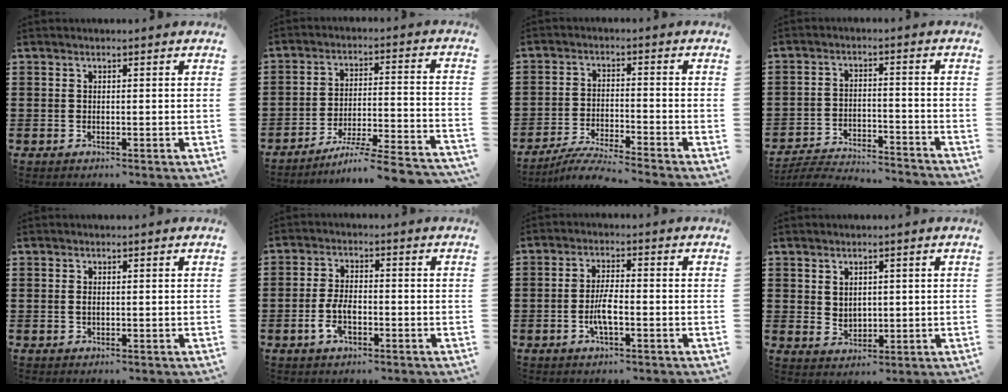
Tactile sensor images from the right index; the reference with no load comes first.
{"total": 7.0, "force": [-6.1, -0.5, 3.4], "torque": [-0.052, -0.011, -0.118]}
{"total": 4.9, "force": [-4.6, -0.5, 1.5], "torque": [-0.041, -0.016, -0.092]}
{"total": 4.8, "force": [-4.7, 0.0, 0.8], "torque": [-0.025, -0.003, -0.097]}
{"total": 0.7, "force": [0.0, 0.2, 0.7], "torque": [-0.016, -0.004, 0.001]}
{"total": 5.0, "force": [-1.7, 2.4, 4.0], "torque": [-0.089, 0.000, -0.036]}
{"total": 4.2, "force": [-1.3, 1.1, 3.8], "torque": [-0.087, -0.003, -0.030]}
{"total": 2.2, "force": [1.4, 1.5, 0.7], "torque": [-0.012, 0.001, 0.026]}